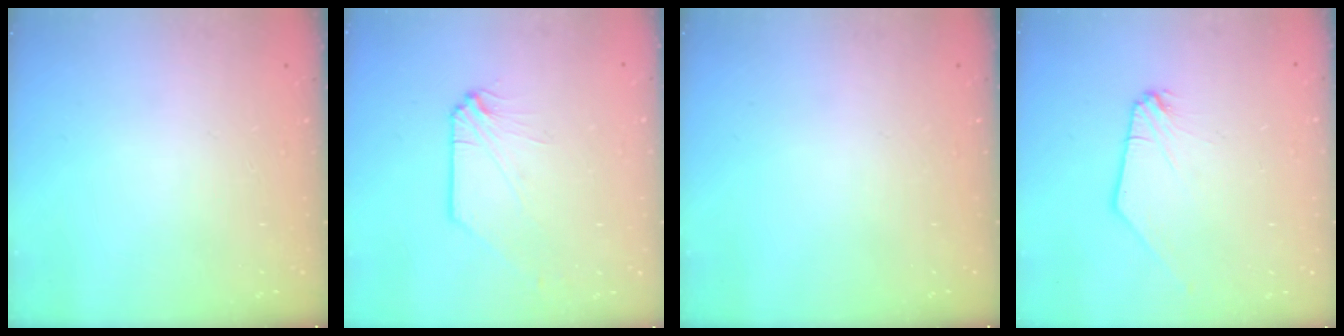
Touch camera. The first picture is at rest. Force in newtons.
{"total": 0.7, "press": 0.7, "slide": 0.0}
{"total": 0.0}
{"total": 0.0}